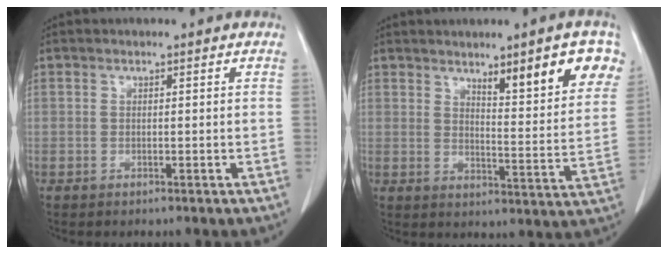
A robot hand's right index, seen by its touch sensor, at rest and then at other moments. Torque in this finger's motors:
{"motor_torque": [1.05, 1.08, 0.21, 0.04]}